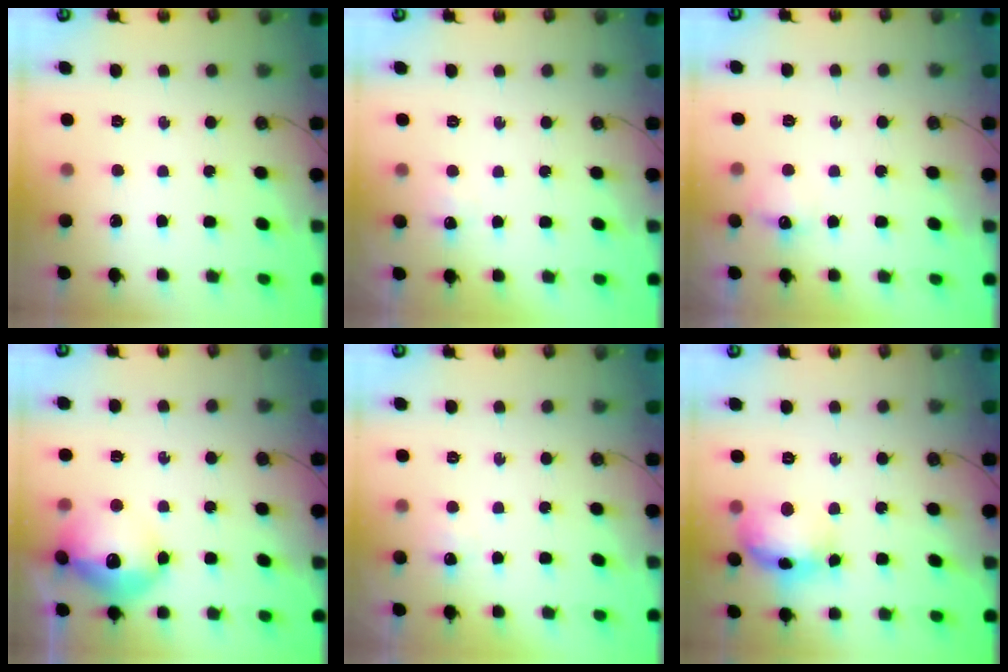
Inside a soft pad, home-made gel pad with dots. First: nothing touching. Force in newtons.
{"total": 4.9, "press": 4.8, "slide": 1.0}
{"total": 5.9, "press": 5.8, "slide": 0.9}
{"total": 15.8, "press": 15.8, "slide": 1.1}
{"total": 4.9, "press": 4.8, "slide": 1.0}
{"total": 15.0, "press": 15.0, "slide": 1.3}